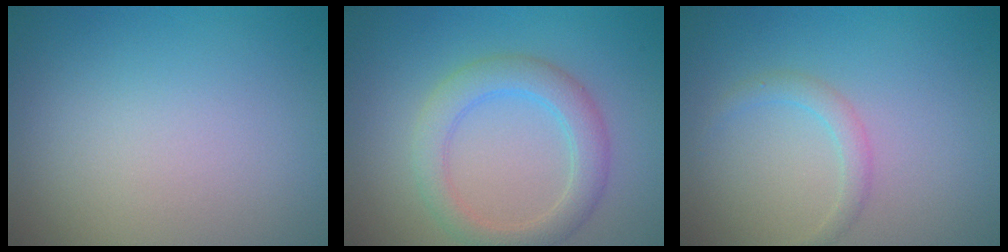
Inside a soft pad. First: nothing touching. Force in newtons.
{"total": 3.7, "press": 3.7, "slide": 0.2}
{"total": 1.4, "press": 1.4, "slide": 0.1}